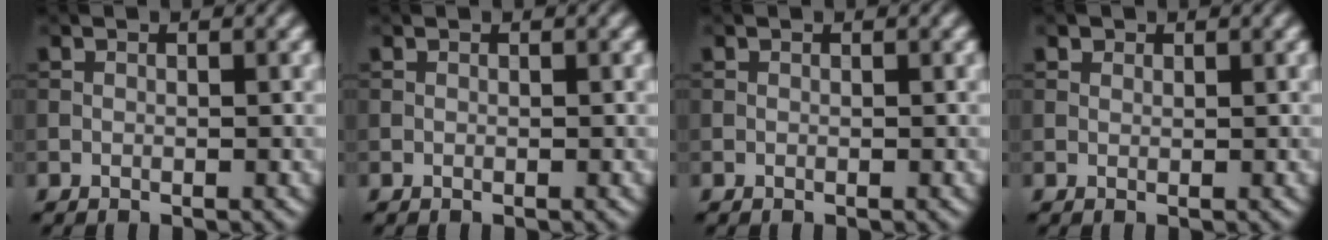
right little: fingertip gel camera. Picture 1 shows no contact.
{"total": 0.0}
{"total": 0.0}
{"total": 1.6, "force": [-0.4, -1.0, -1.2], "torque": [0.000, -0.009, 0.024]}